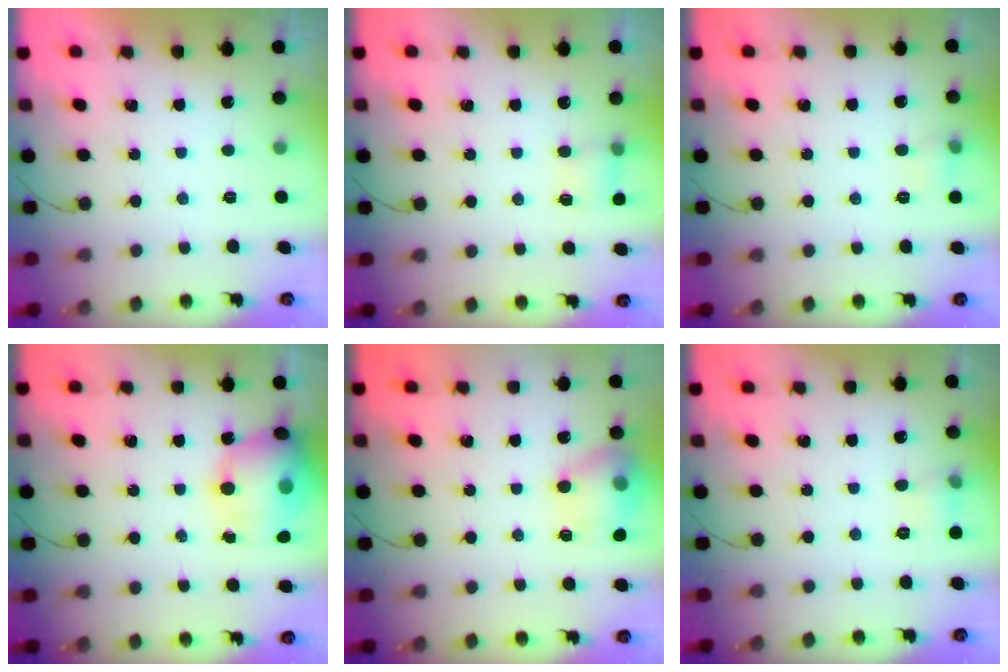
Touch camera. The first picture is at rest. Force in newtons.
{"total": 4.3, "press": 4.2, "slide": 1.2}
{"total": 5.1, "press": 4.9, "slide": 1.5}
{"total": 16.9, "press": 16.5, "slide": 3.7}
{"total": 14.7, "press": 14.6, "slide": 1.3}
{"total": 5.6, "press": 5.4, "slide": 1.5}